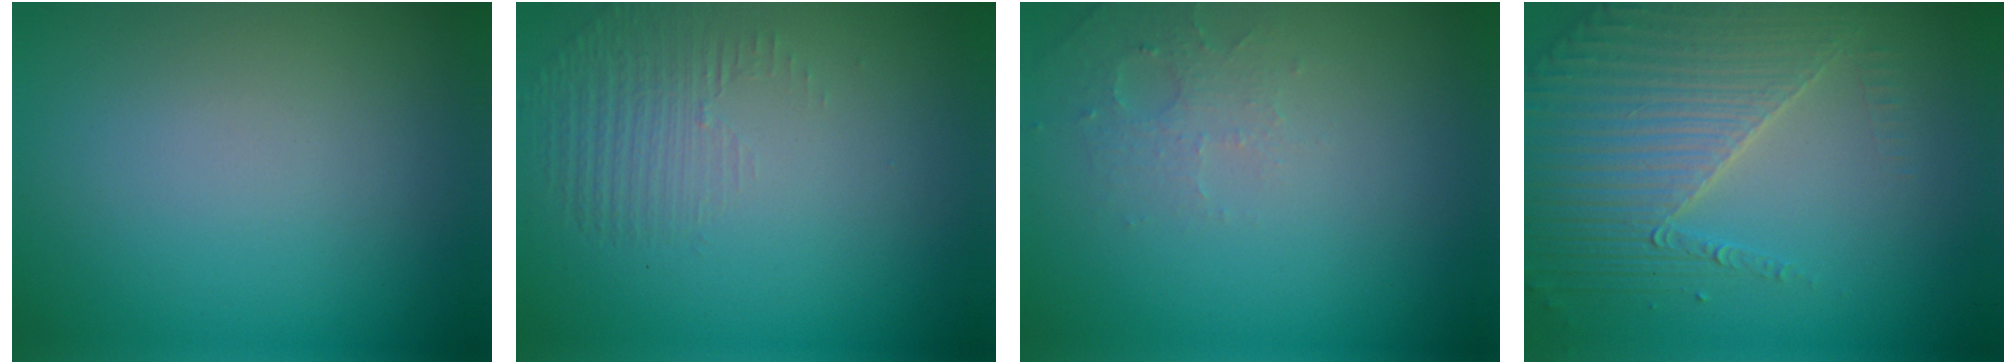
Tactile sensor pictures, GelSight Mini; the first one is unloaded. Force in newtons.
{"total": 1.4, "press": 0.3, "slide": 1.4}
{"total": 1.8, "press": 1.7, "slide": 0.4}
{"total": 4.6, "press": 4.1, "slide": 2.0}